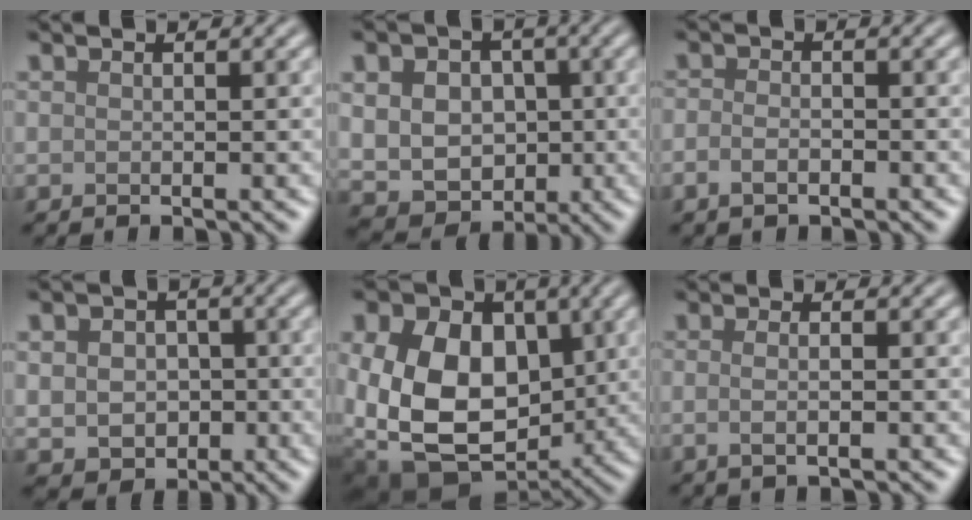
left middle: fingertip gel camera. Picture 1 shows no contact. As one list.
[{"total": 10.4, "force": [1.1, 8.5, 6.0], "torque": [-0.082, 0.022, 0.005]}, {"total": 1.7, "force": [-0.9, 0.9, 1.1], "torque": [-0.019, 0.000, -0.022]}, {"total": 5.6, "force": [-0.3, 4.6, 3.2], "torque": [-0.047, -0.004, -0.010]}, {"total": 15.8, "force": [0.4, 12.0, 10.2], "torque": [-0.178, -0.012, -0.012]}, {"total": 2.2, "force": [-0.2, 0.9, 2.0], "torque": [-0.021, -0.006, -0.013]}]